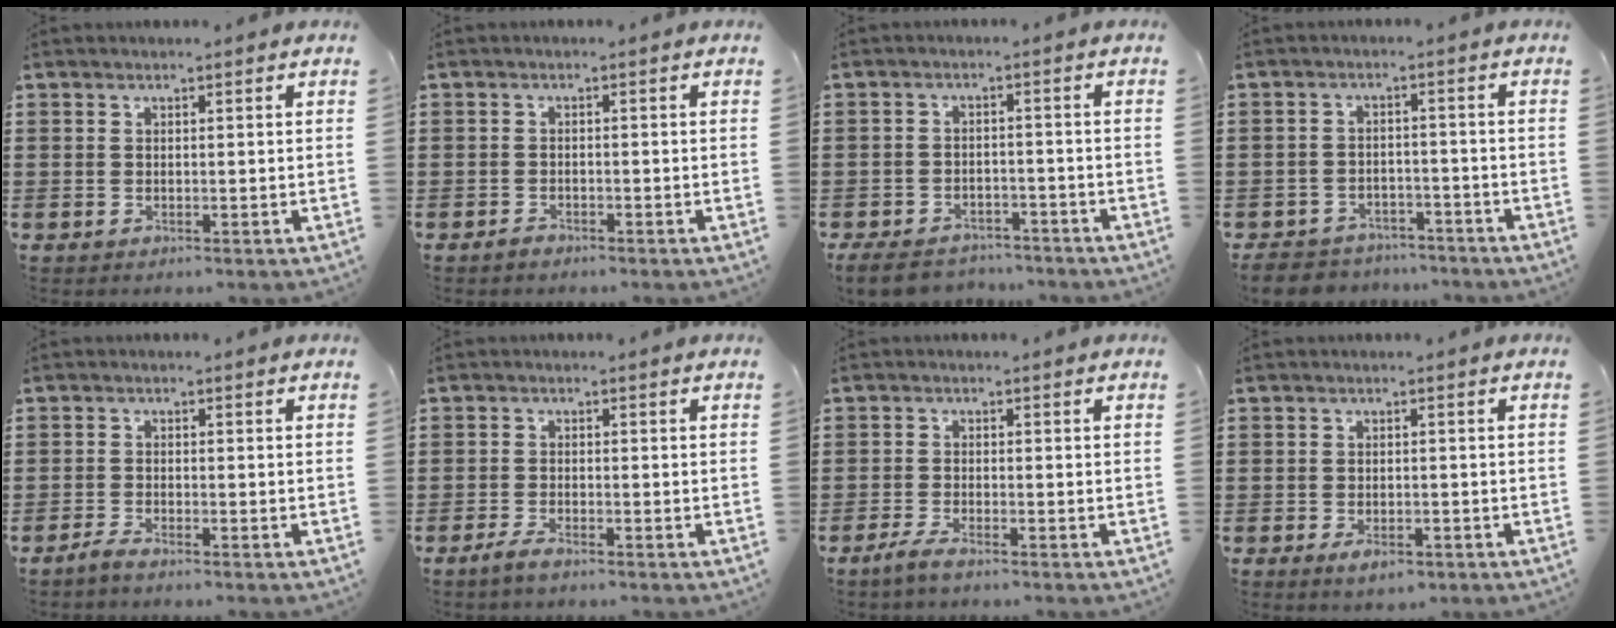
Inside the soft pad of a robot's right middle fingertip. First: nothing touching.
{"total": 1.1, "force": [-0.9, 0.3, 0.4], "torque": [-0.011, -0.003, -0.018]}
{"total": 4.3, "force": [-4.1, 1.0, 0.9], "torque": [-0.028, 0.002, -0.087]}
{"total": 4.3, "force": [-4.1, 1.0, 0.3], "torque": [-0.014, 0.005, -0.087]}
{"total": 1.6, "force": [-1.4, 0.0, 0.8], "torque": [-0.021, -0.002, -0.028]}
{"total": 1.8, "force": [-1.4, 0.2, 1.1], "torque": [-0.027, -0.002, -0.028]}
{"total": 2.0, "force": [-1.5, 0.1, 1.3], "torque": [-0.030, -0.002, -0.031]}
{"total": 2.3, "force": [-1.4, 0.9, 1.6], "torque": [-0.035, -0.004, -0.027]}